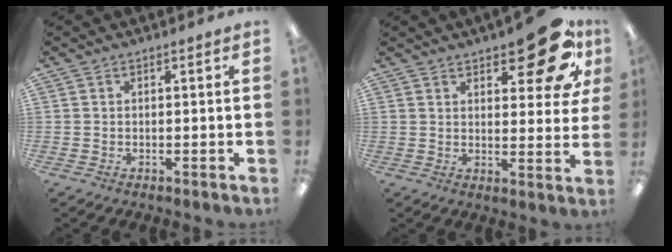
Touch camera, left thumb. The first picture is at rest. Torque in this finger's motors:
{"motor_torque": [-0.11, 0.27, -0.40, 0.20, 0.20]}